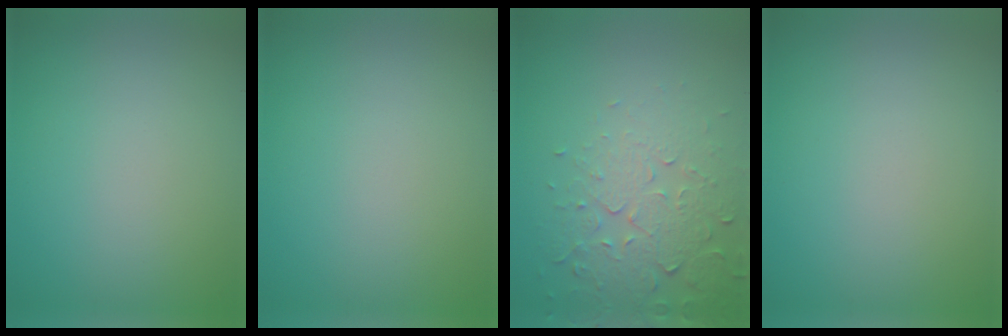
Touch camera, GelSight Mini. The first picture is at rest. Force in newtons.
{"total": 0.0}
{"total": 5.1, "press": 3.7, "slide": 3.5}
{"total": 0.0}